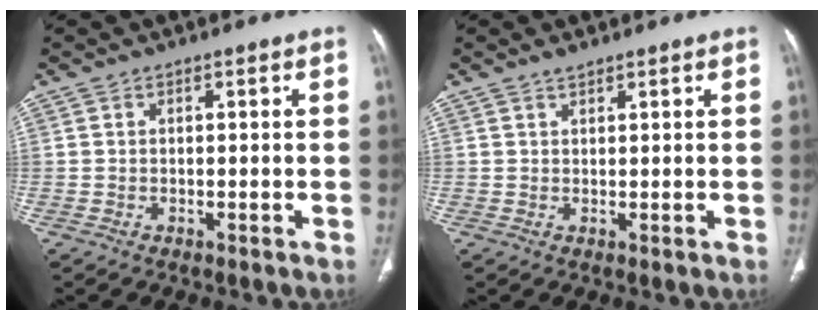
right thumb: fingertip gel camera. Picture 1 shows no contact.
{"total": 1.3, "force": [1.1, 0.5, 0.4], "torque": [-0.004, -0.008, 0.019]}